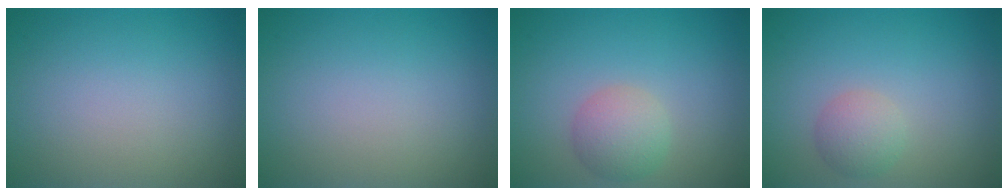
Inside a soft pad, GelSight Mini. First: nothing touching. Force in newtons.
{"total": 0.0}
{"total": 3.0, "press": 3.0, "slide": 0.1}
{"total": 2.2, "press": 2.2, "slide": 0.1}